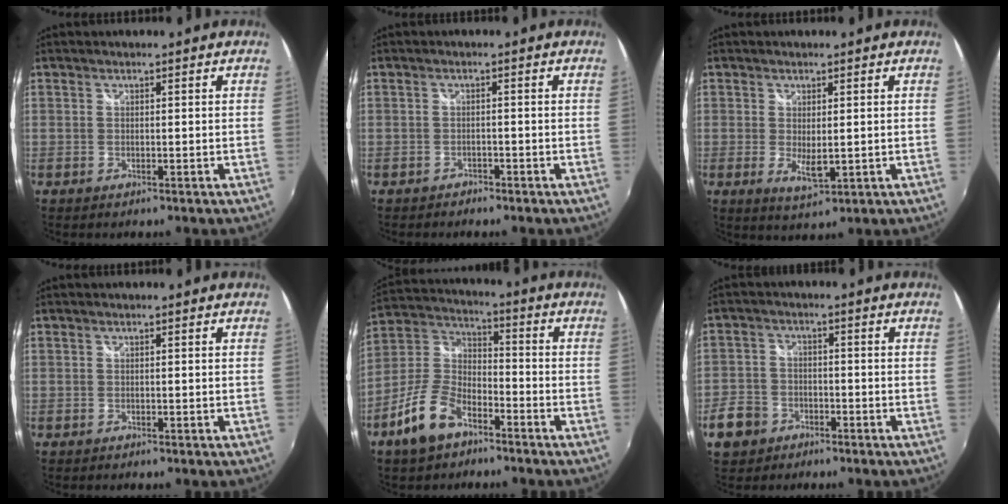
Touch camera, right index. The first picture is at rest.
{"total": 1.7, "force": [-1.5, 0.8, 0.2], "torque": [-0.008, -0.004, -0.026]}
{"total": 3.8, "force": [-0.3, 1.5, 3.5], "torque": [-0.058, -0.010, 0.002]}
{"total": 0.0}
{"total": 11.8, "force": [-7.2, 6.1, 7.1], "torque": [-0.159, 0.012, -0.134]}
{"total": 7.5, "force": [-4.0, 5.9, 2.2], "torque": [-0.064, 0.016, -0.072]}